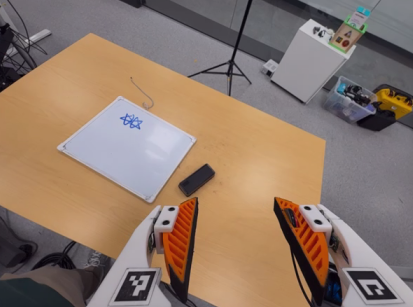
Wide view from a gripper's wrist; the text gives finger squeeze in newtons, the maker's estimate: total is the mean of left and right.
{"total": 0.0}